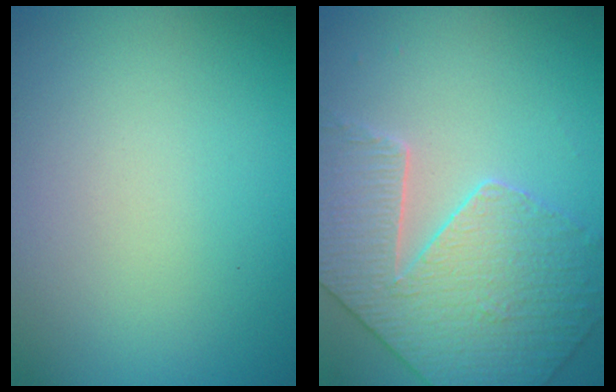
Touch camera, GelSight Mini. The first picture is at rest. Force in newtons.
{"total": 4.4, "press": 4.4, "slide": 0.2}